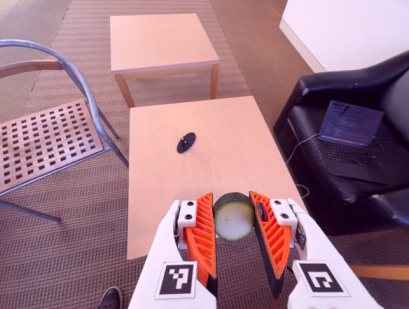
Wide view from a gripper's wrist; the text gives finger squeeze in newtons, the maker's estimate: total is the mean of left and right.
{"total": 12.2, "left": 12.6, "right": 11.8}